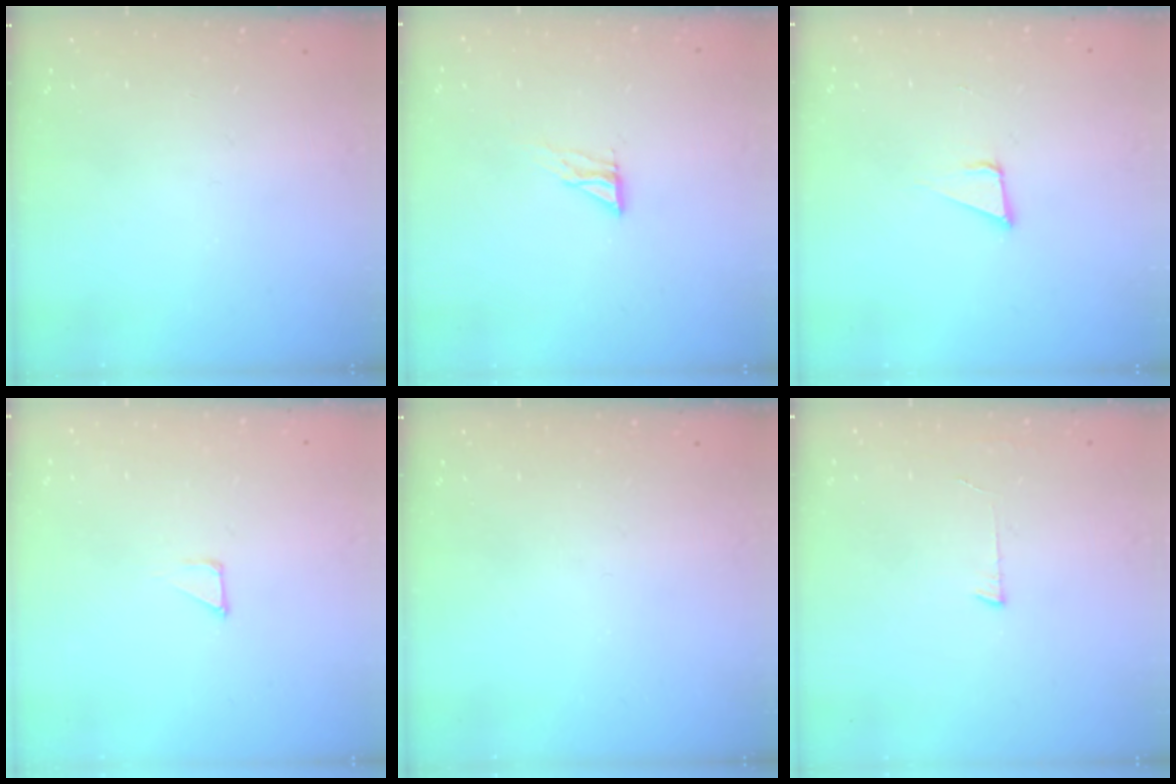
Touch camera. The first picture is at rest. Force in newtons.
{"total": 4.5, "press": 4.4, "slide": 0.4}
{"total": 3.7, "press": 3.1, "slide": 2.1}
{"total": 1.2, "press": 1.2, "slide": 0.0}
{"total": 0.0}
{"total": 3.0, "press": 3.0, "slide": 0.3}